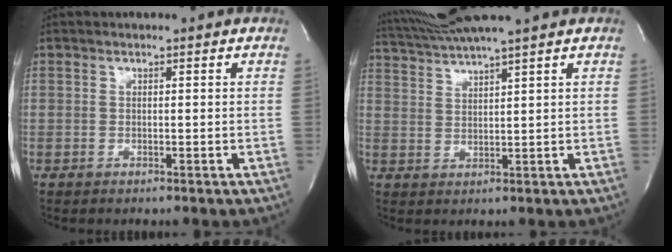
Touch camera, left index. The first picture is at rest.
{"total": 7.0, "force": [6.1, -2.3, 2.6], "torque": [-0.057, 0.005, 0.119]}